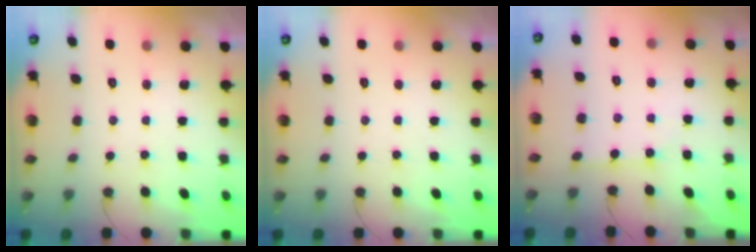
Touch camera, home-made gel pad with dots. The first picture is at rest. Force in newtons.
{"total": 0.0}
{"total": 2.6, "press": 2.6, "slide": 0.4}